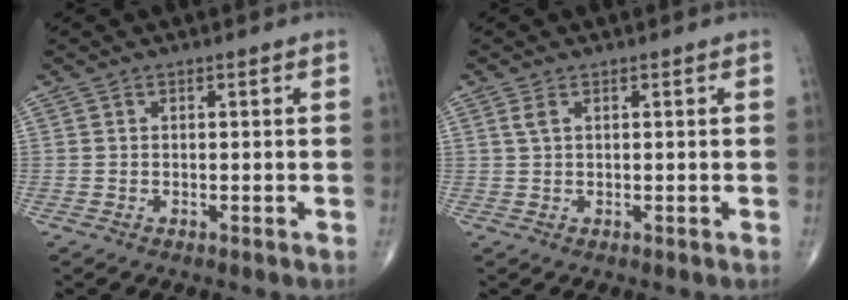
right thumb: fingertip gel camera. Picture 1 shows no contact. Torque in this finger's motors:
{"motor_torque": [-0.41, 0.18, 0.13, 0.00, 0.02]}